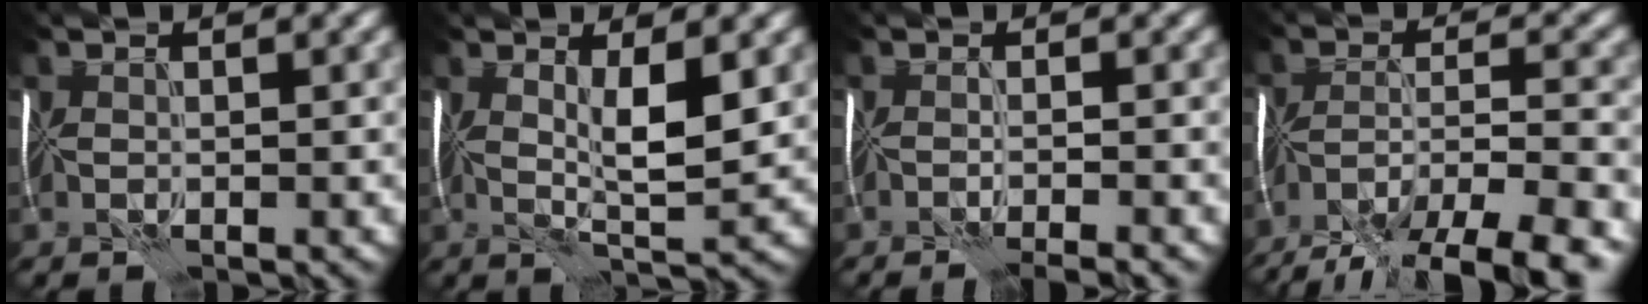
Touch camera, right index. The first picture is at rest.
{"total": 4.6, "force": [1.0, 1.0, 4.3], "torque": [-0.079, -0.005, 0.019]}
{"total": 2.9, "force": [-2.2, 0.4, 1.8], "torque": [-0.018, 0.001, -0.033]}
{"total": 12.4, "force": [-9.6, 3.8, 6.8], "torque": [-0.115, -0.016, -0.138]}